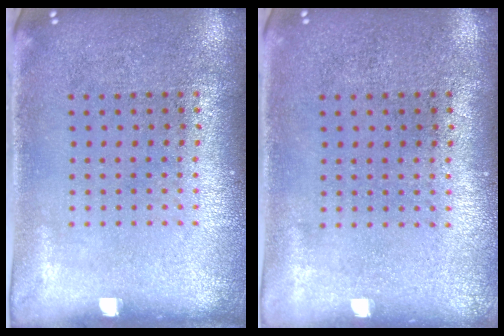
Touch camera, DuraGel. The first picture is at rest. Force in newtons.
{"total": 0.0}